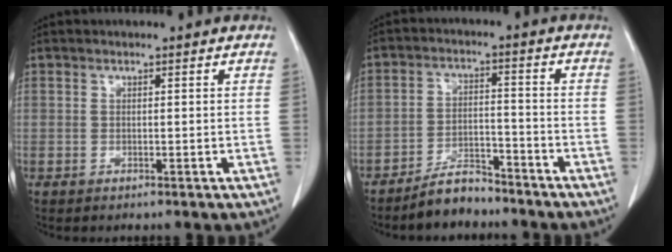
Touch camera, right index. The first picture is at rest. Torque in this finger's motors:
{"motor_torque": [-0.86, -0.25, -0.28, -0.11]}